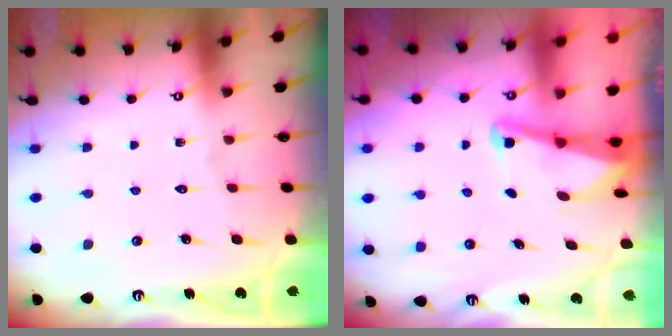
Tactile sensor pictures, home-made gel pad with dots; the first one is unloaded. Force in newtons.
{"total": 2.2, "press": 2.2, "slide": 0.3}